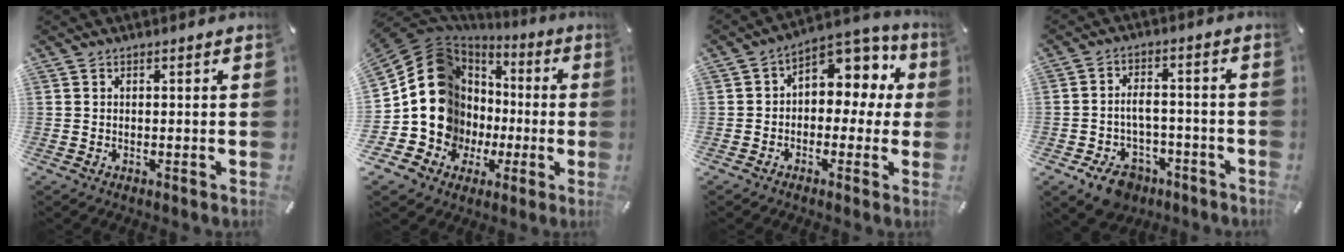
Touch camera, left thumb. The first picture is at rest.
{"total": 17.2, "force": [-0.8, 15.9, 6.7], "torque": [-0.143, -0.026, 0.012]}
{"total": 7.7, "force": [2.5, 5.8, 4.5], "torque": [-0.058, -0.026, 0.042]}
{"total": 8.3, "force": [-3.7, 5.9, 4.6], "torque": [-0.076, 0.028, -0.062]}